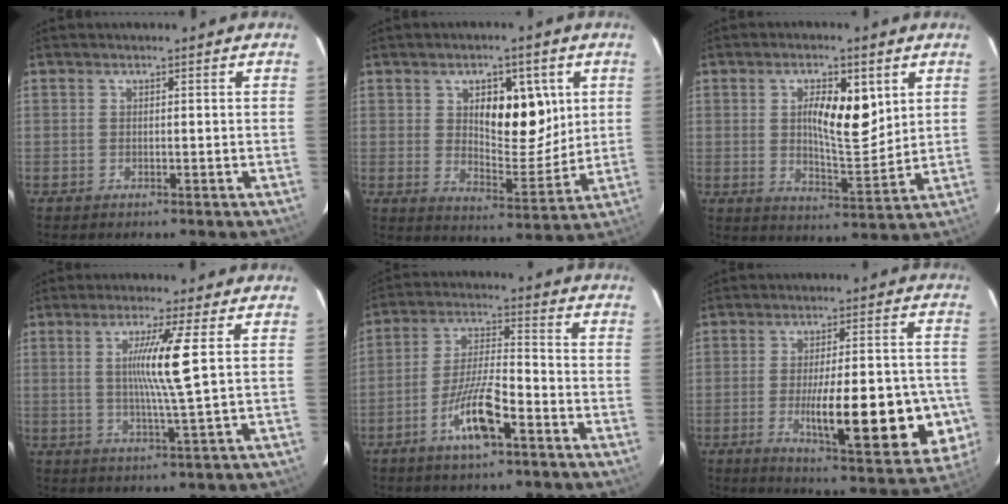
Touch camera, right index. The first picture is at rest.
{"total": 10.6, "force": [3.4, 4.7, 8.9], "torque": [-0.127, 0.002, 0.060]}
{"total": 9.4, "force": [2.8, 3.0, 8.4], "torque": [-0.136, 0.000, 0.052]}
{"total": 8.0, "force": [1.6, -1.5, 7.7], "torque": [-0.144, -0.008, 0.034]}
{"total": 9.9, "force": [-5.0, 1.8, 8.3], "torque": [-0.163, -0.001, -0.092]}
{"total": 19.9, "force": [-4.8, 4.1, 18.8], "torque": [-0.191, 0.005, -0.048]}